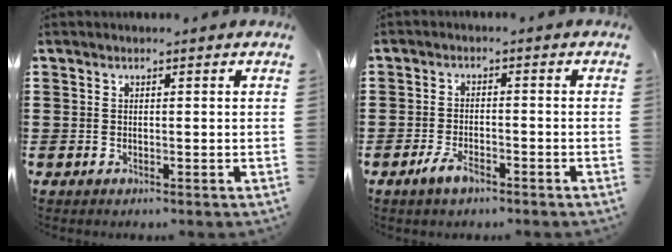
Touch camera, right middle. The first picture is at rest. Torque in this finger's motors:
{"motor_torque": [2.14, 0.00, 0.44, 0.10]}